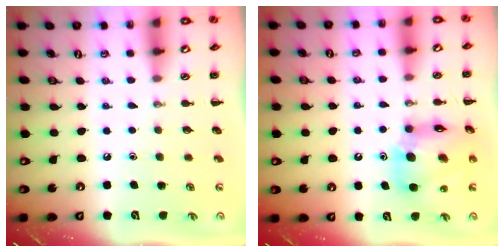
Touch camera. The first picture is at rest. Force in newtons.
{"total": 13.6, "press": 13.0, "slide": 4.2}